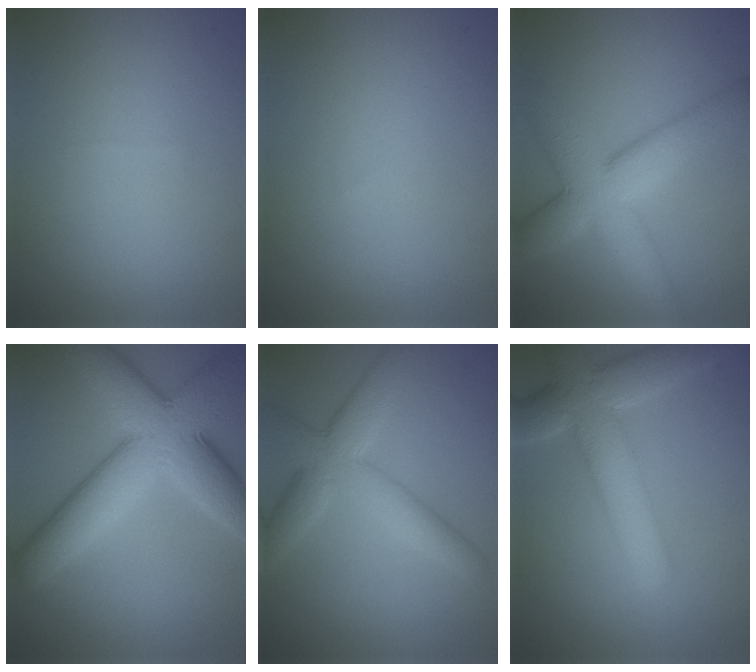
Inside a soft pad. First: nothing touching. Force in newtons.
{"total": 0.0}
{"total": 8.2, "press": 8.1, "slide": 0.4}
{"total": 10.2, "press": 10.1, "slide": 0.3}
{"total": 6.0, "press": 6.0, "slide": 0.4}
{"total": 7.4, "press": 7.4, "slide": 0.8}